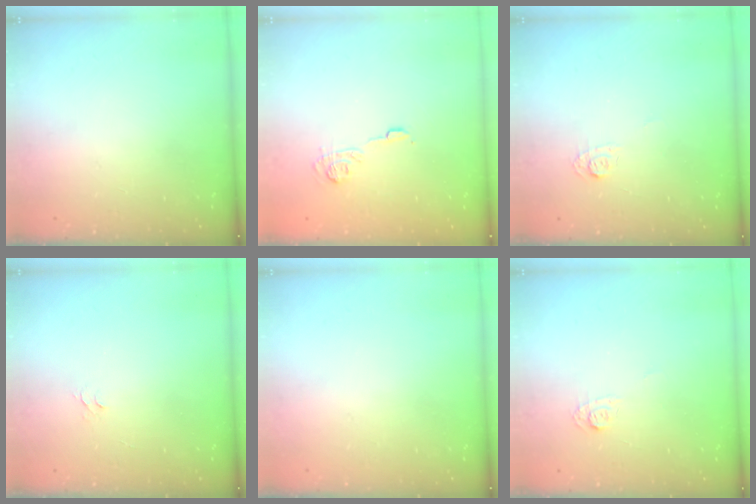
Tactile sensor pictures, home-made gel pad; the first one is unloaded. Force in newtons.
{"total": 7.8, "press": 7.8, "slide": 0.6}
{"total": 4.3, "press": 4.2, "slide": 0.6}
{"total": 3.7, "press": 3.7, "slide": 0.4}
{"total": 0.0}
{"total": 4.3, "press": 4.2, "slide": 0.6}